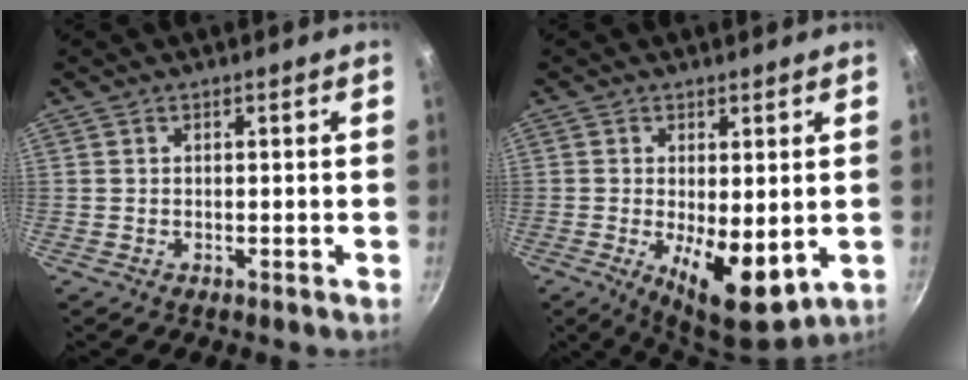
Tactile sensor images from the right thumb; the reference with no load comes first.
{"total": 10.5, "force": [-1.4, 4.4, 9.5], "torque": [-0.133, -0.017, -0.008]}